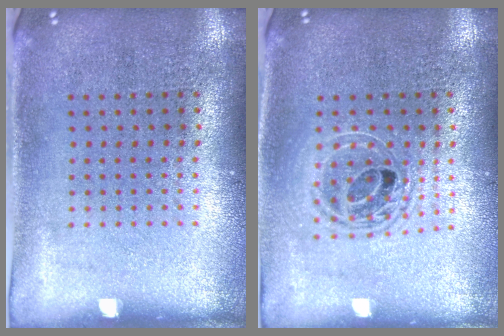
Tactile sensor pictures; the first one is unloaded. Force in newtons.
{"total": 1.7, "press": 1.4, "slide": 1.0}